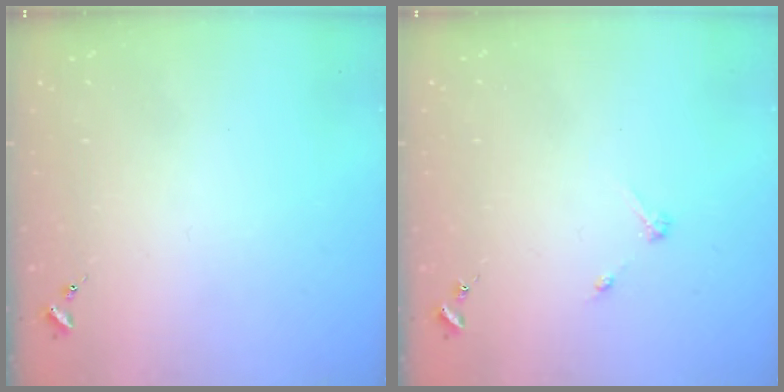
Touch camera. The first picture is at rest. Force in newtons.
{"total": 2.6, "press": 2.6, "slide": 0.3}